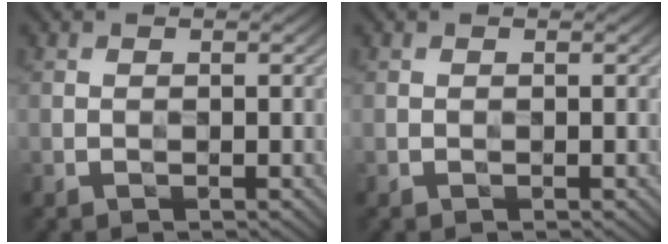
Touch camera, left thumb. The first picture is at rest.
{"total": 0.0}